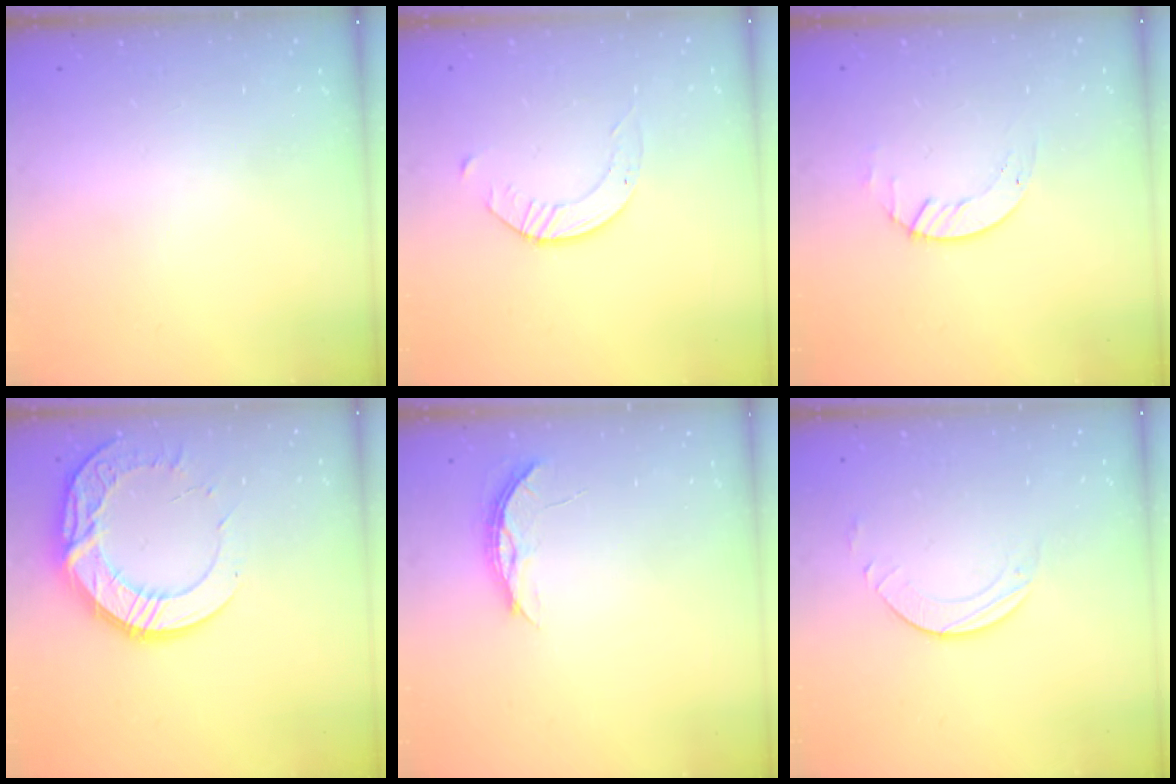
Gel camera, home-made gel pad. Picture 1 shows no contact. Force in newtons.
{"total": 2.6, "press": 2.6, "slide": 0.3}
{"total": 2.0, "press": 2.0, "slide": 0.2}
{"total": 15.6, "press": 15.5, "slide": 1.2}
{"total": 3.9, "press": 3.9, "slide": 0.4}
{"total": 2.7, "press": 2.7, "slide": 0.2}